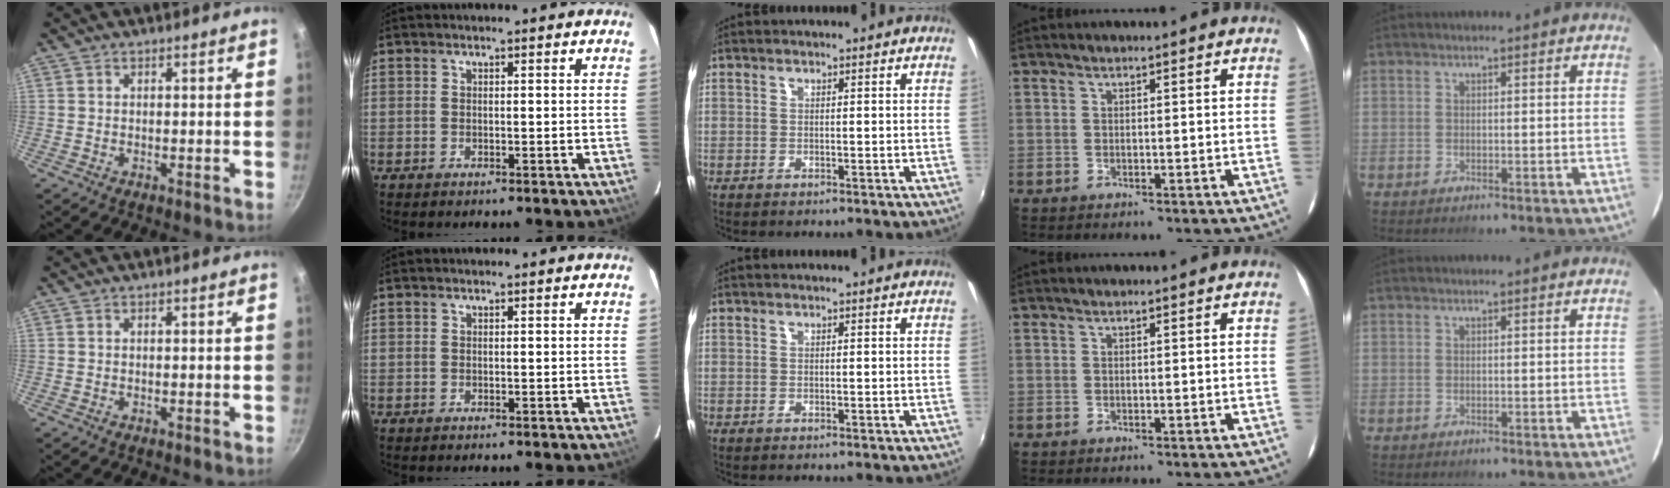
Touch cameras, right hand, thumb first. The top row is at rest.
{}